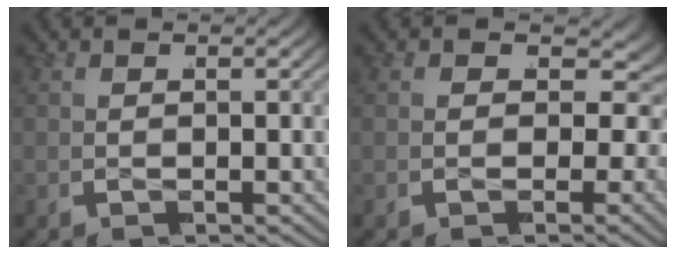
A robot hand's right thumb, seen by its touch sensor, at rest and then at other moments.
{"total": 7.6, "force": [-1.0, 5.0, 5.6], "torque": [-0.086, -0.019, -0.004]}